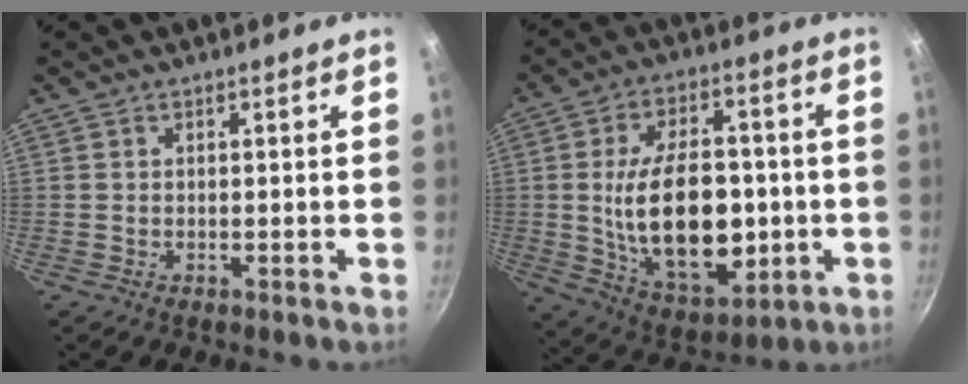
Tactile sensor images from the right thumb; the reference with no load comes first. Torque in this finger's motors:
{"motor_torque": [-0.48, 1.83, 1.97, -0.05, 0.19]}